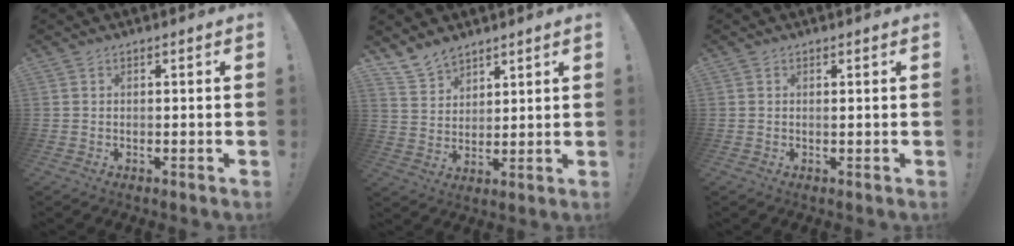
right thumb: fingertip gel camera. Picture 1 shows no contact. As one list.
[{"total": 8.1, "force": [6.7, 4.3, 1.7], "torque": [-0.044, -0.041, 0.133]}, {"total": 0.6, "force": [0.3, -0.3, 0.3], "torque": [0.007, -0.006, 0.002]}]